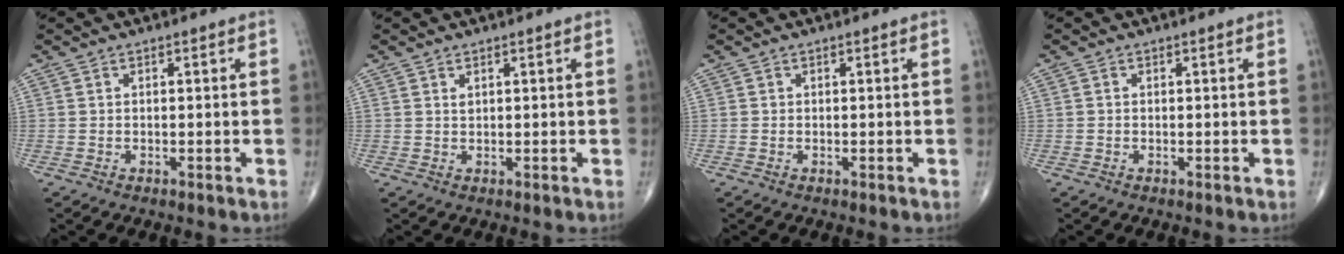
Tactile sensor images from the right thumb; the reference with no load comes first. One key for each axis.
{"total": 0.8, "fx": 0.5, "fy": 0.3, "fz": 0.5, "tx": -0.007, "ty": 0.000, "tz": 0.011}
{"total": 0.0}
{"total": 0.0}